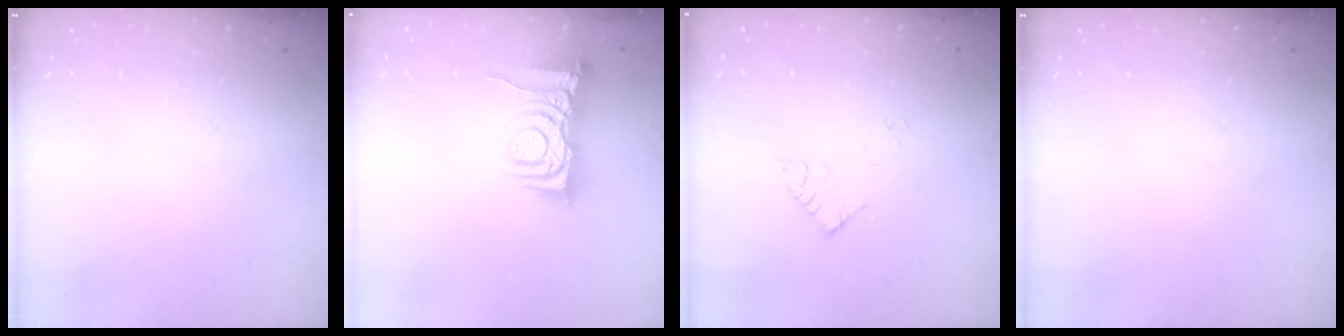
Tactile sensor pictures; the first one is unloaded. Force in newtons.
{"total": 8.2, "press": 8.1, "slide": 1.1}
{"total": 6.0, "press": 6.0, "slide": 0.3}
{"total": 0.0}